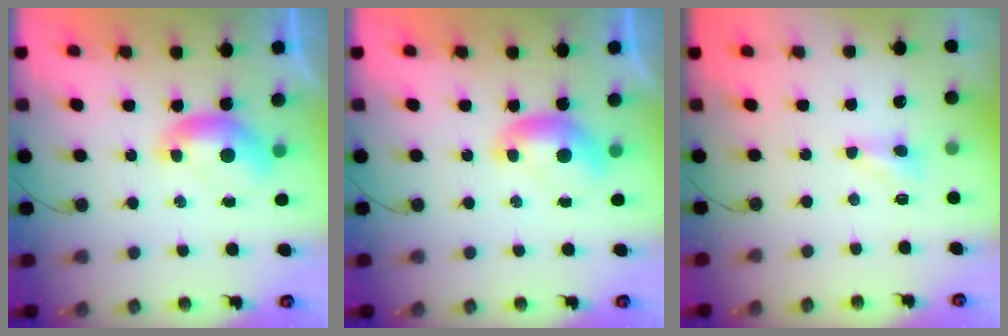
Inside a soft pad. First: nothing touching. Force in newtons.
{"total": 0.0}
{"total": 1.6, "press": 1.5, "slide": 0.5}